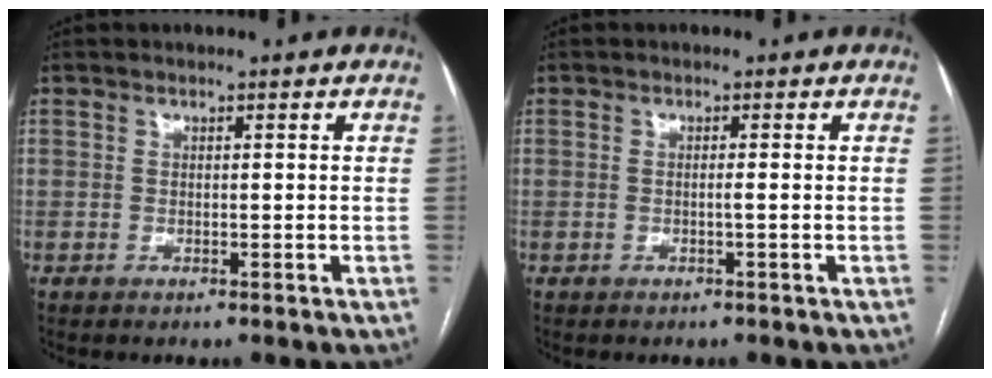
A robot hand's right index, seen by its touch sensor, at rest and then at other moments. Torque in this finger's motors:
{"motor_torque": [-0.23, -0.06, 0.02, -0.01]}